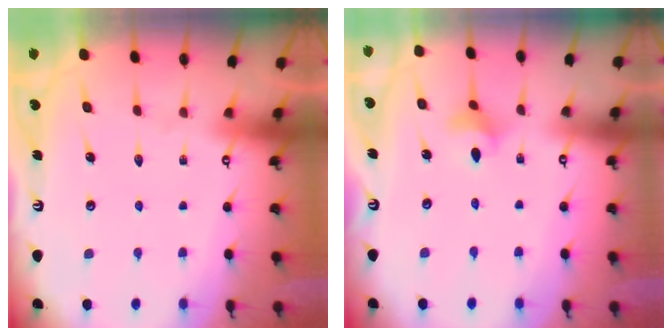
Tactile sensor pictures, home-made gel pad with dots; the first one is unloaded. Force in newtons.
{"total": 4.7, "press": 4.7, "slide": 0.5}